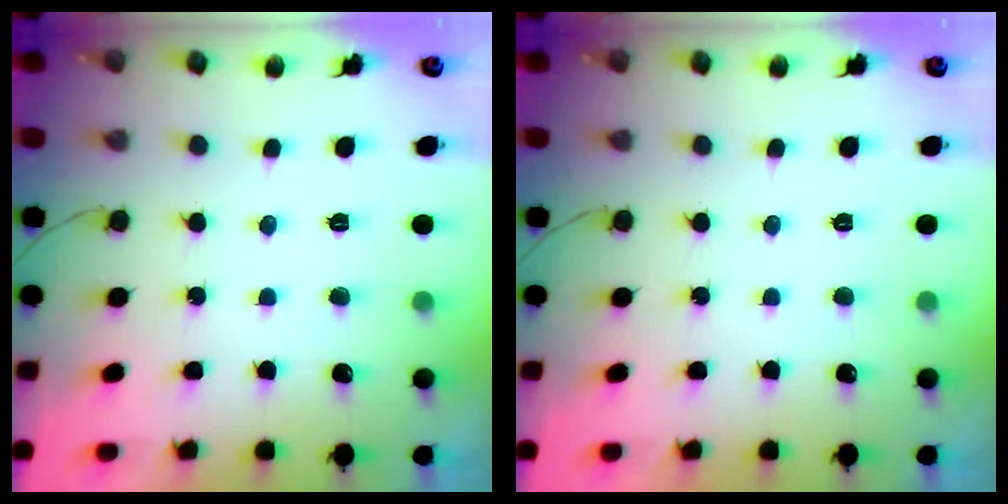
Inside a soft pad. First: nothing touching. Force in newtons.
{"total": 0.0}